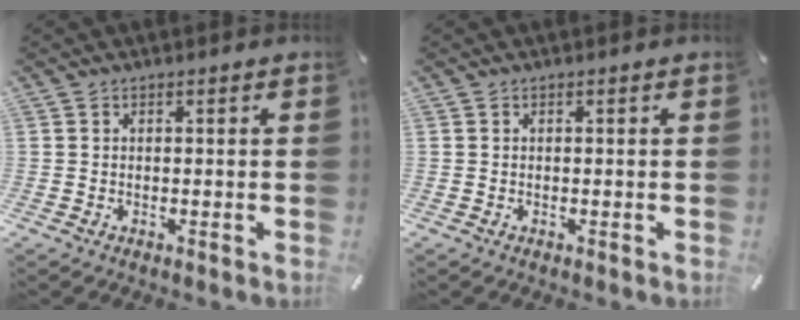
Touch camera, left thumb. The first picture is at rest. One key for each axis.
{"total": 0.0}